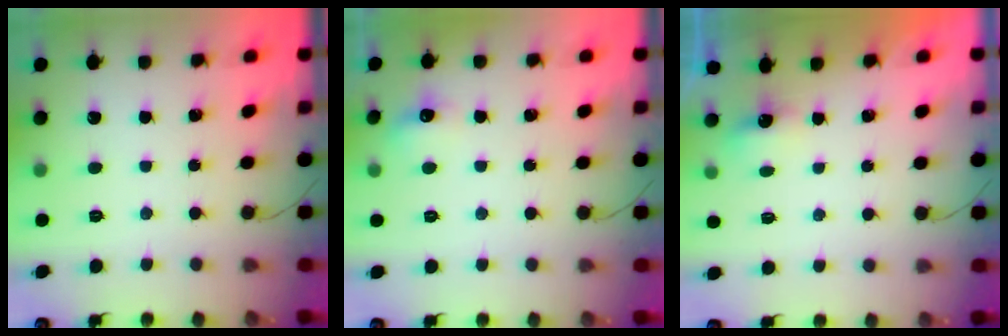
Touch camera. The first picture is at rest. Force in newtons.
{"total": 6.2, "press": 5.9, "slide": 2.0}
{"total": 2.7, "press": 2.6, "slide": 0.6}